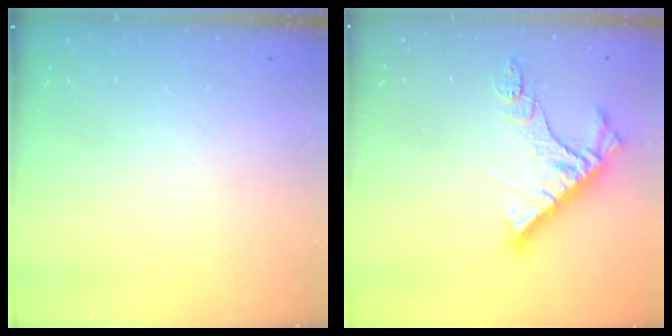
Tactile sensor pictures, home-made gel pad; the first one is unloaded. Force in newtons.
{"total": 11.8, "press": 11.8, "slide": 1.1}